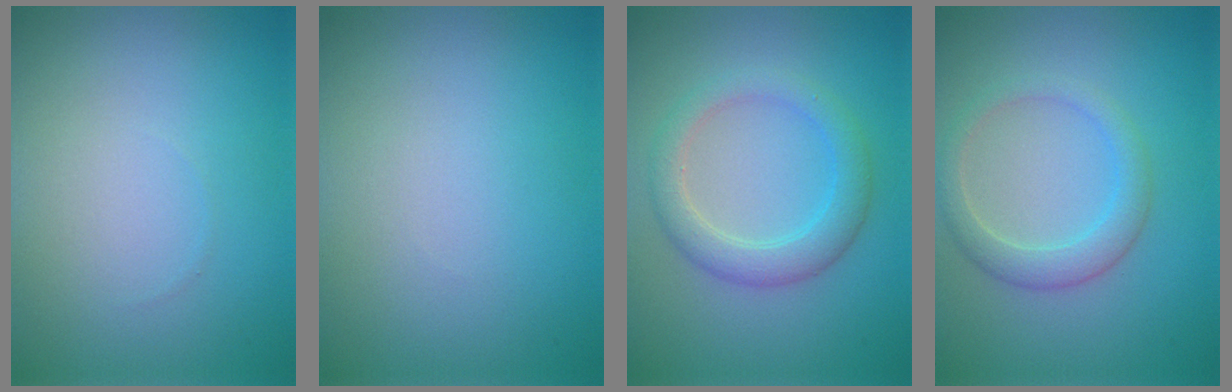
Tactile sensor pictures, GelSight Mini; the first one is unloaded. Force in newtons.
{"total": 0.0}
{"total": 3.4, "press": 3.4, "slide": 0.2}
{"total": 2.7, "press": 2.7, "slide": 0.1}